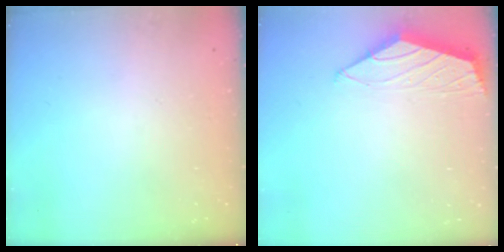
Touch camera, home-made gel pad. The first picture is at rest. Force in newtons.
{"total": 1.5, "press": 1.5, "slide": 0.4}